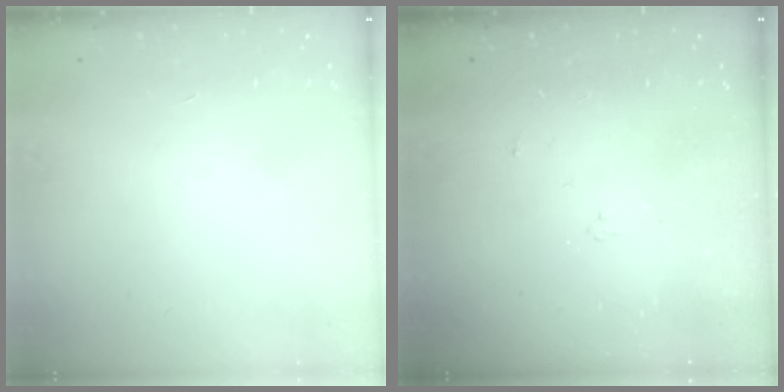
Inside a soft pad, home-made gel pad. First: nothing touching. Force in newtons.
{"total": 2.7, "press": 2.7, "slide": 0.5}